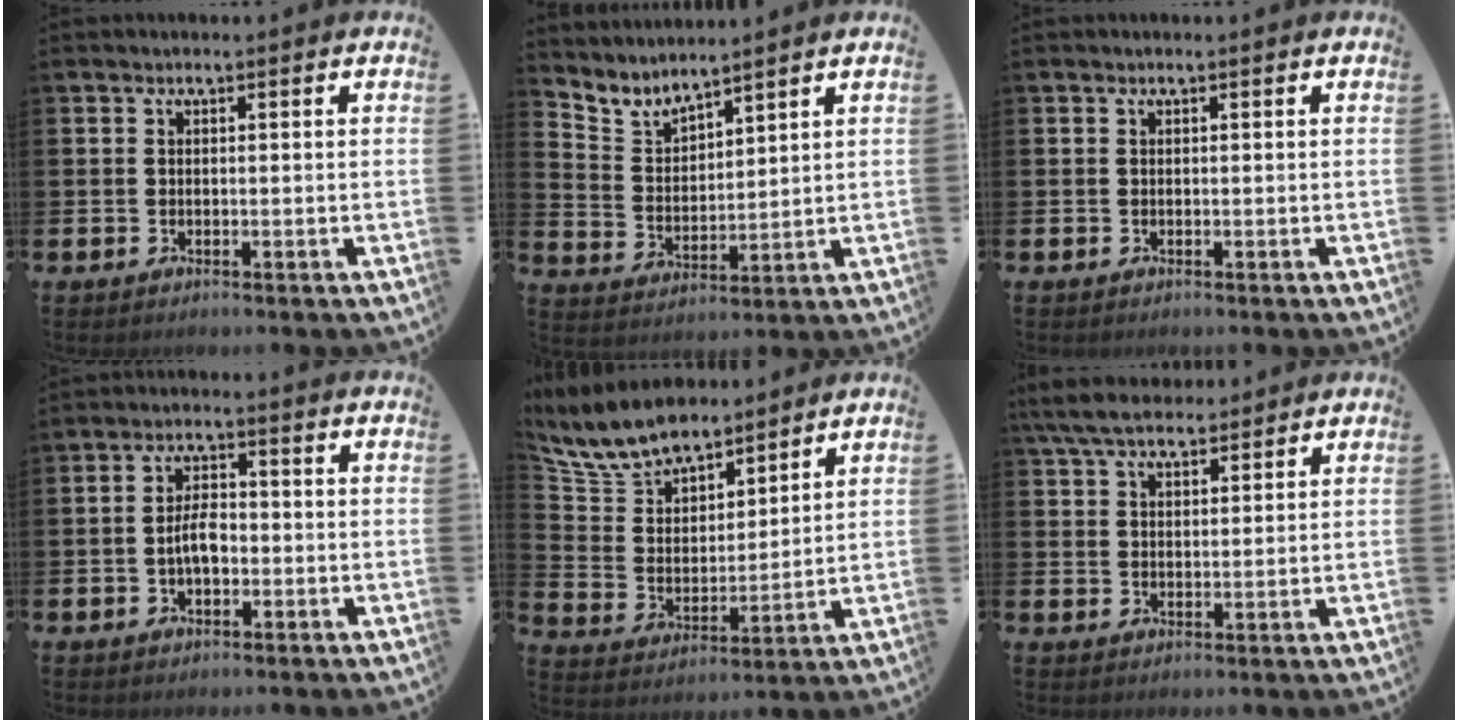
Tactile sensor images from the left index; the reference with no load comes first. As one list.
[{"total": 4.5, "force": [4.4, 0.6, 0.2], "torque": [-0.033, -0.029, 0.078]}, {"total": 0.0}, {"total": 3.8, "force": [-0.8, 2.0, 3.1], "torque": [-0.049, 0.003, -0.018]}, {"total": 8.9, "force": [8.2, 2.9, 2.0], "torque": [-0.088, -0.045, 0.153]}, {"total": 6.1, "force": [5.5, 1.6, 1.9], "torque": [-0.053, -0.016, 0.103]}]